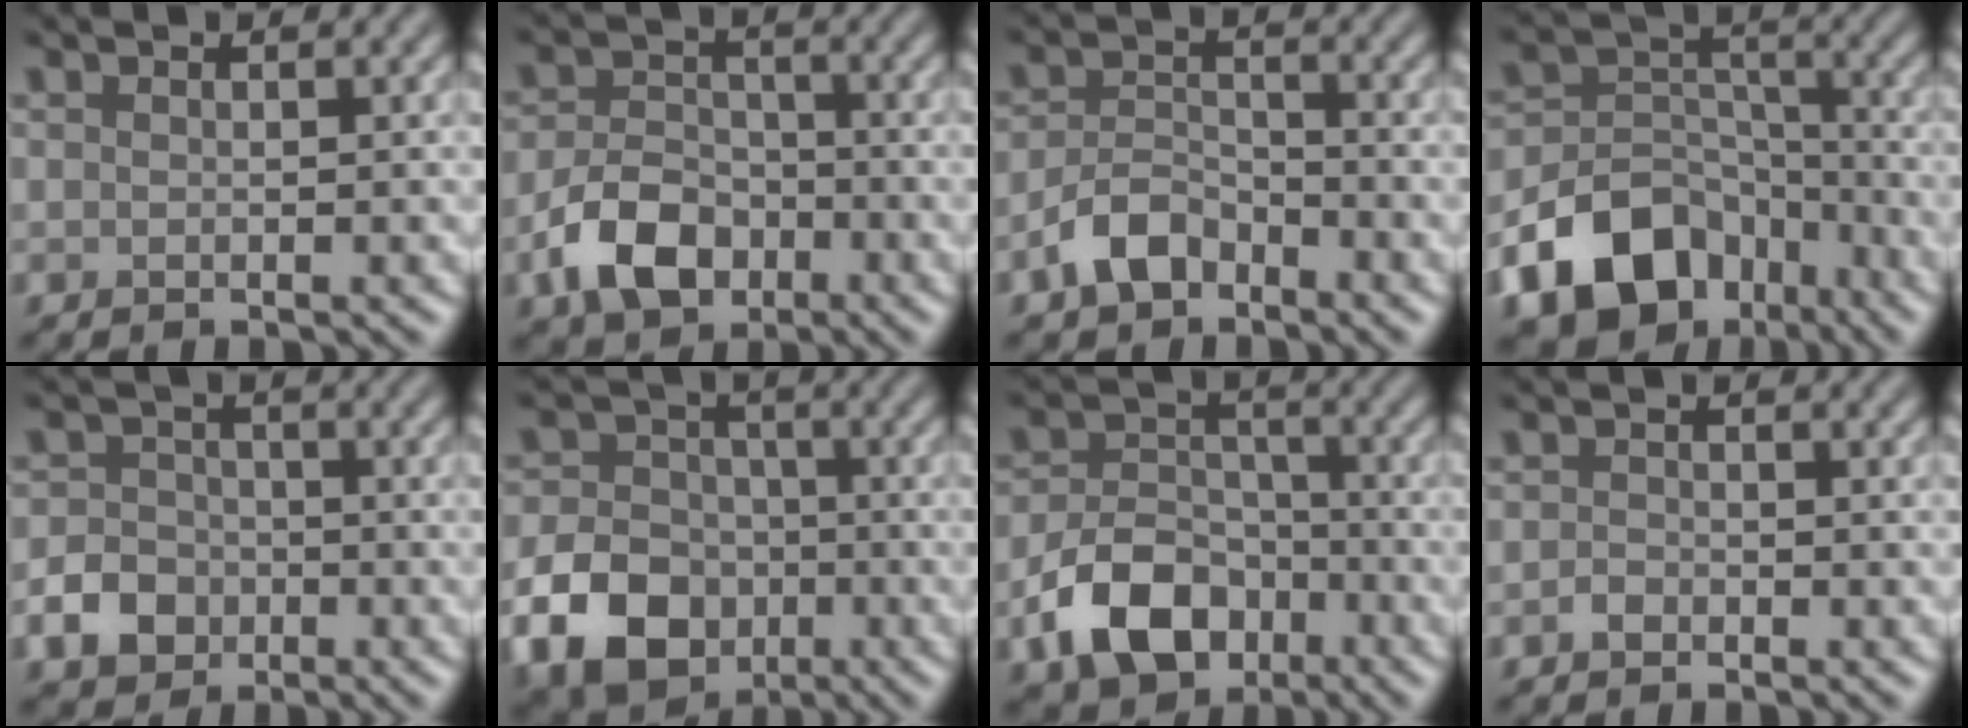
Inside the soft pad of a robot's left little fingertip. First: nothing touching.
{"total": 5.5, "force": [-2.7, 3.6, 3.2], "torque": [-0.062, 0.000, -0.055]}
{"total": 3.5, "force": [-2.5, 1.9, 1.7], "torque": [-0.033, 0.008, -0.055]}
{"total": 11.2, "force": [-6.7, 7.4, 4.9], "torque": [-0.085, 0.006, -0.125]}
{"total": 3.9, "force": [-1.7, 3.2, 1.5], "torque": [-0.028, 0.002, -0.041]}
{"total": 10.2, "force": [-4.3, 7.8, 5.1], "torque": [-0.095, -0.025, -0.103]}
{"total": 7.1, "force": [-3.5, 4.8, 4.0], "torque": [-0.072, -0.005, -0.066]}
{"total": 0.9, "force": [-0.6, 0.6, 0.3], "torque": [-0.007, 0.002, -0.013]}